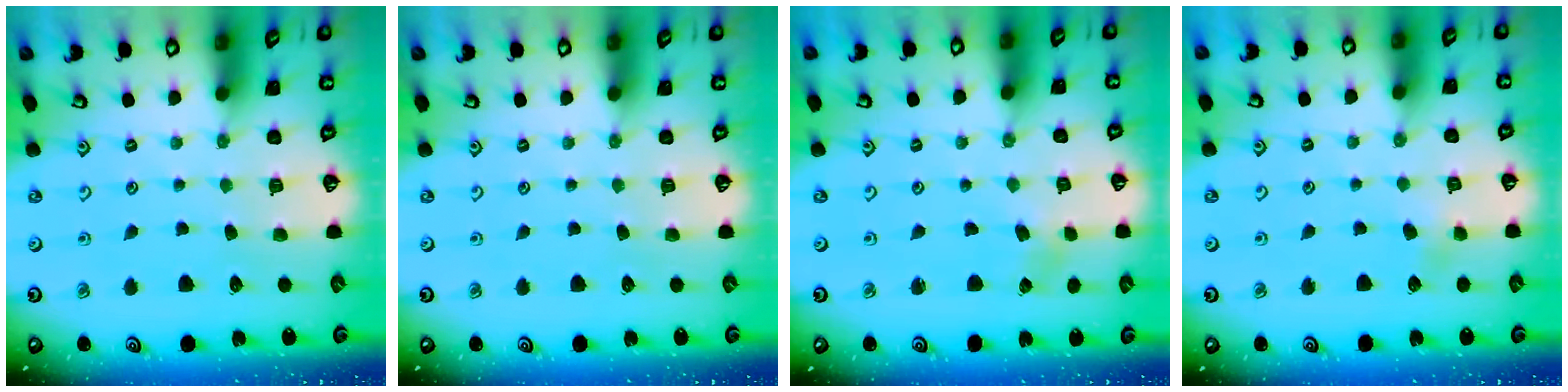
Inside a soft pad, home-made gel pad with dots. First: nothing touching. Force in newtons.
{"total": 0.0}
{"total": 2.6, "press": 2.6, "slide": 0.6}
{"total": 3.2, "press": 3.0, "slide": 0.9}